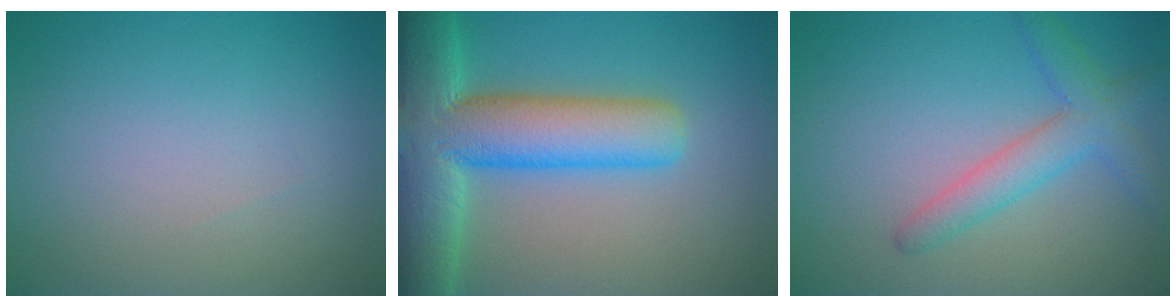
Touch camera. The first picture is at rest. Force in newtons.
{"total": 11.5, "press": 11.4, "slide": 0.7}
{"total": 3.7, "press": 3.7, "slide": 0.2}